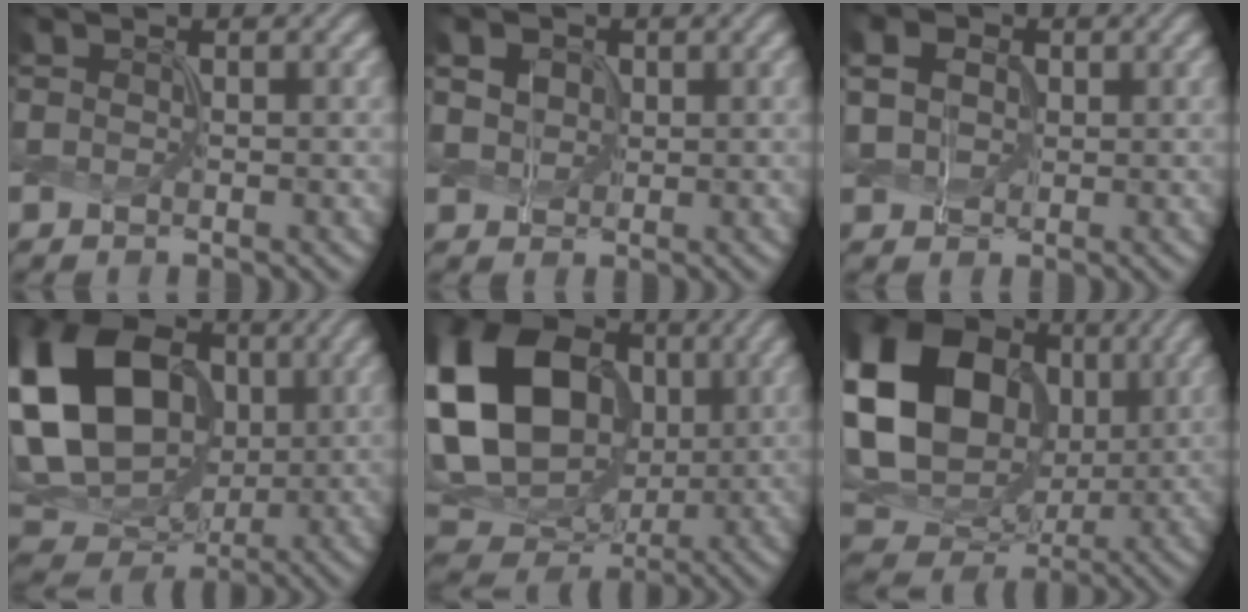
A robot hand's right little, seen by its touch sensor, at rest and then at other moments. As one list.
[{"total": 1.0, "force": [0.0, 0.9, -0.2], "torque": [-0.024, -0.004, 0.025]}, {"total": 1.5, "force": [0.0, 1.5, 0.4], "torque": [-0.036, 0.001, 0.025]}, {"total": 15.2, "force": [2.2, 11.5, 9.6], "torque": [-0.221, 0.025, 0.064]}, {"total": 17.5, "force": [2.7, 14.0, 10.1], "torque": [-0.246, 0.034, 0.080]}, {"total": 19.3, "force": [3.7, 16.1, 10.0], "torque": [-0.253, 0.035, 0.084]}]